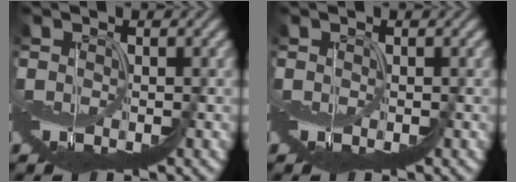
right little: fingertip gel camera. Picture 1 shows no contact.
{"total": 0.0}